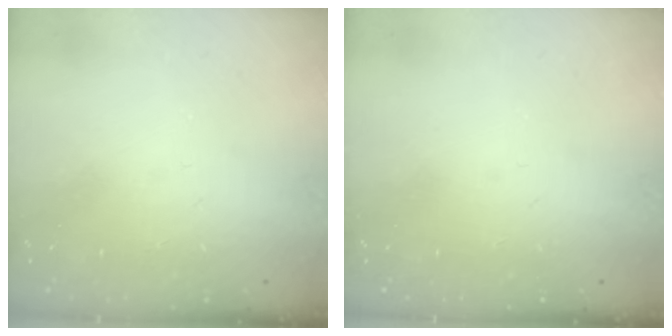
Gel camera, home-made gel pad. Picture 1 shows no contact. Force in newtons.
{"total": 0.0}